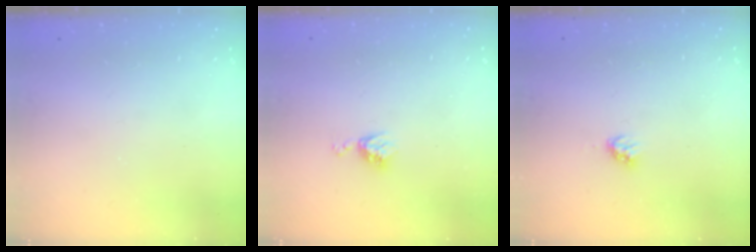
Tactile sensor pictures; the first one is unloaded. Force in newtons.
{"total": 4.5, "press": 4.4, "slide": 0.7}
{"total": 2.8, "press": 2.8, "slide": 0.2}